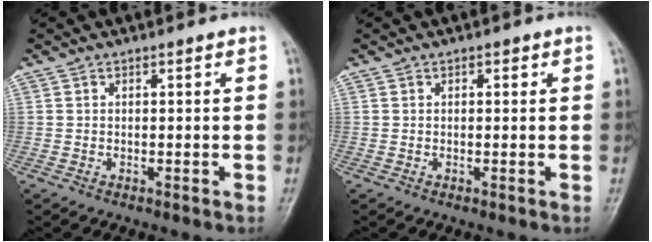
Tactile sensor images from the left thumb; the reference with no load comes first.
{"total": 0.6, "force": [0.3, 0.4, 0.3], "torque": [0.001, 0.000, 0.002]}